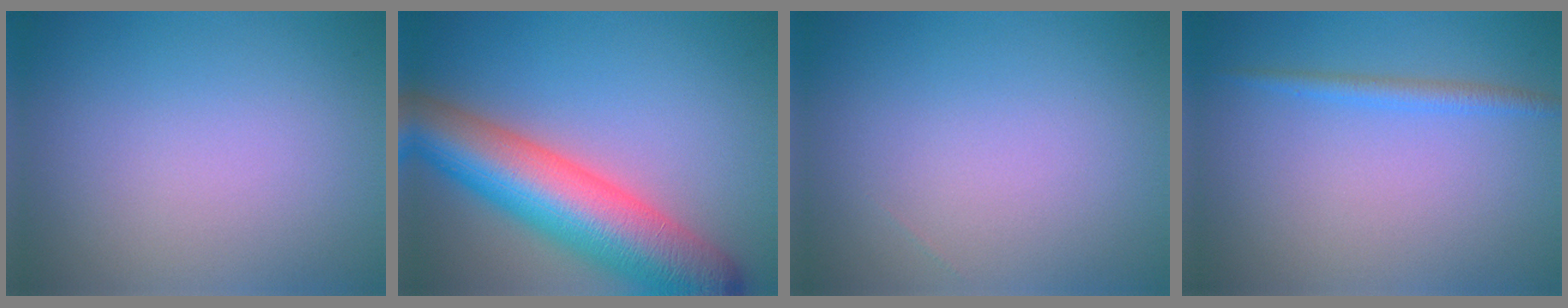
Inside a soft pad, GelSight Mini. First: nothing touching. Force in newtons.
{"total": 11.5, "press": 11.5, "slide": 0.4}
{"total": 0.0}
{"total": 1.5, "press": 1.5, "slide": 0.1}